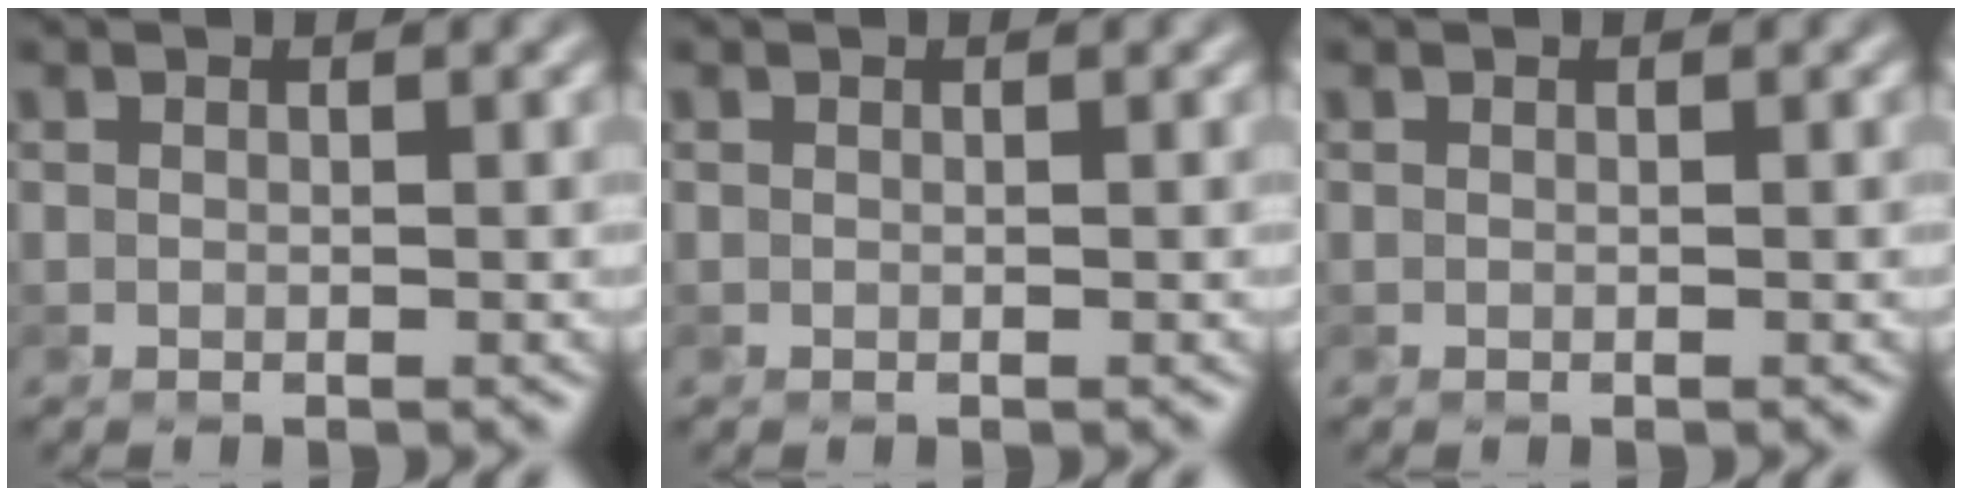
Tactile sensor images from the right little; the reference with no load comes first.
{"total": 0.0}
{"total": 0.0}